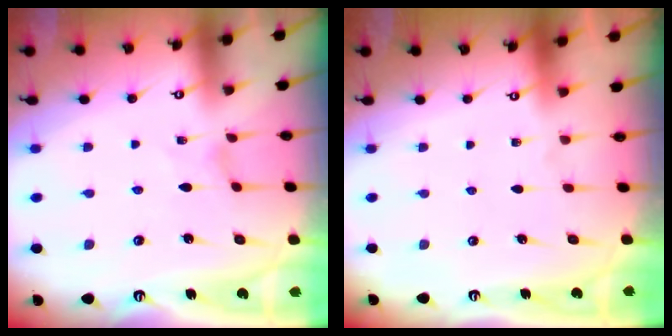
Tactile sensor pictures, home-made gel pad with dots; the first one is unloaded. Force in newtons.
{"total": 0.0}